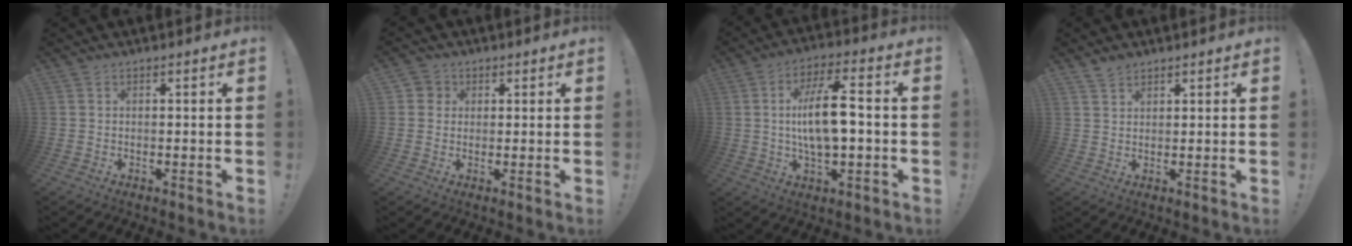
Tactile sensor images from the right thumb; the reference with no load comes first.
{"total": 3.2, "force": [0.7, 3.1, 0.7], "torque": [-0.011, 0.001, 0.014]}
{"total": 13.6, "force": [-0.1, 5.3, 12.5], "torque": [-0.220, 0.003, -0.011]}
{"total": 2.8, "force": [2.4, 1.3, 0.6], "torque": [-0.001, -0.017, 0.044]}